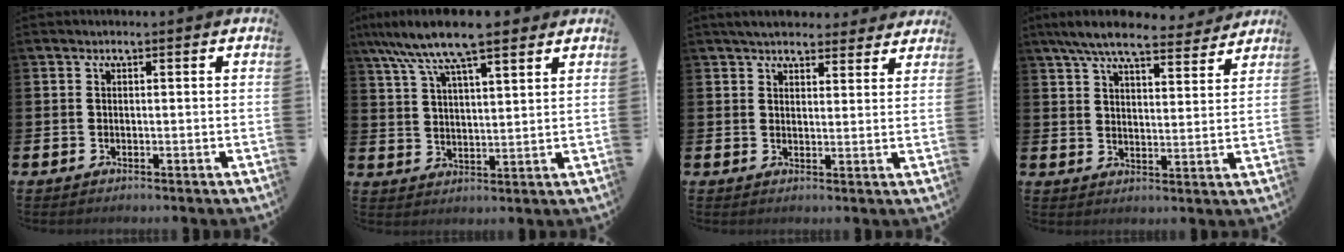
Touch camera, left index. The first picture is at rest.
{"total": 10.3, "force": [8.7, 1.9, 5.1], "torque": [-0.119, -0.024, 0.158]}
{"total": 4.7, "force": [4.4, 1.3, 0.7], "torque": [-0.019, -0.019, 0.080]}
{"total": 7.9, "force": [7.2, 1.5, 2.9], "torque": [-0.065, -0.038, 0.126]}